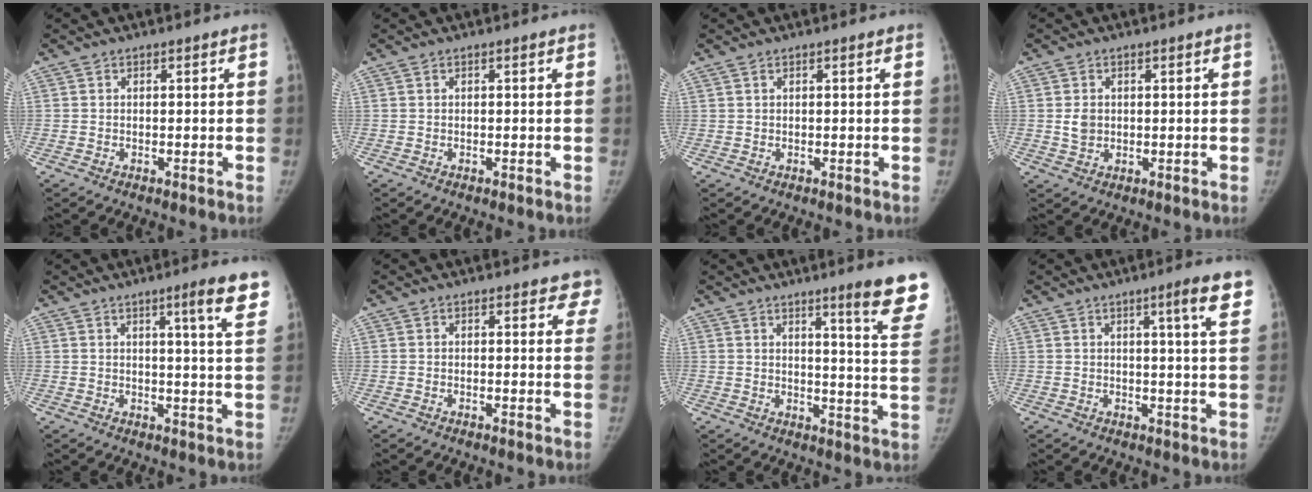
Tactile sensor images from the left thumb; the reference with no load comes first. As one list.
[{"total": 0.0}, {"total": 0.8, "force": [0.6, 0.2, 0.5], "torque": [-0.013, 0.004, 0.013]}, {"total": 2.7, "force": [0.3, 2.2, 1.4], "torque": [-0.012, -0.009, 0.011]}, {"total": 8.0, "force": [4.9, 0.2, 6.3], "torque": [-0.075, -0.027, 0.059]}, {"total": 3.7, "force": [3.1, 1.8, 1.2], "torque": [0.024, -0.011, 0.018]}, {"total": 13.5, "force": [9.2, 0.5, 9.9], "torque": [-0.103, -0.065, 0.108]}, {"total": 6.4, "force": [3.5, 0.0, 5.3], "torque": [-0.067, -0.018, 0.047]}]